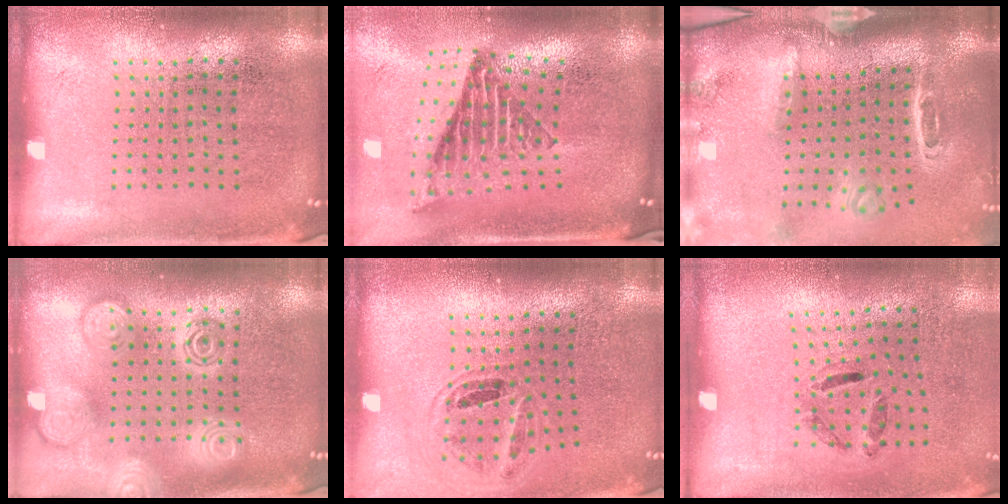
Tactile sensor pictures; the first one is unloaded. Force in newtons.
{"total": 2.8, "press": 1.7, "slide": 2.2}
{"total": 3.2, "press": 2.1, "slide": 2.4}
{"total": 3.0, "press": 3.0, "slide": 0.4}
{"total": 0.9, "press": 0.9, "slide": 0.1}
{"total": 1.3, "press": 0.6, "slide": 1.1}